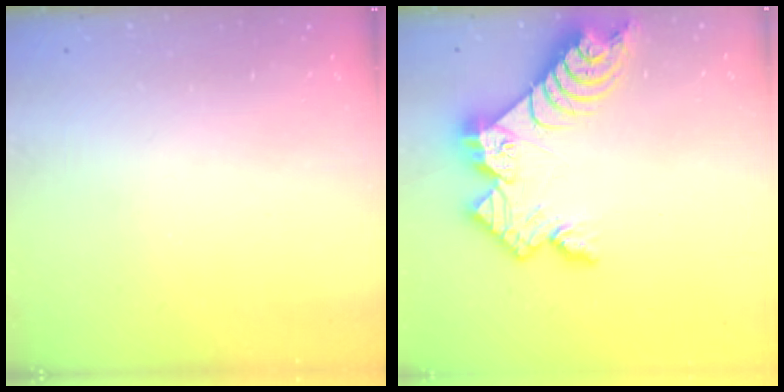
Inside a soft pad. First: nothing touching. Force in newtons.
{"total": 11.2, "press": 11.2, "slide": 0.8}